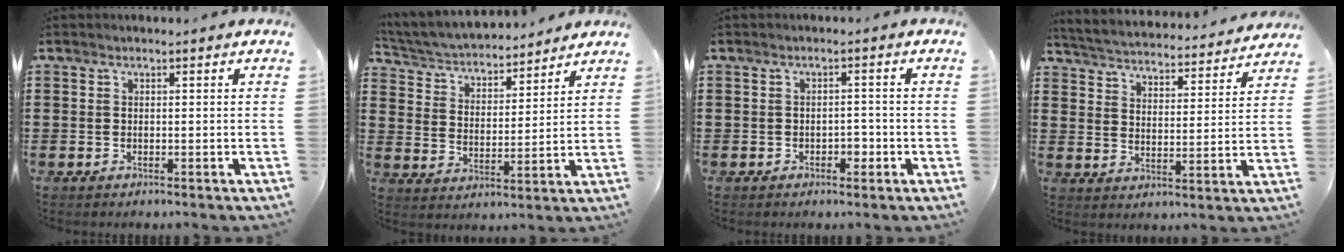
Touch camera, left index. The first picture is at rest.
{"total": 4.2, "force": [4.2, 0.7, 0.4], "torque": [-0.033, -0.030, 0.067]}
{"total": 1.9, "force": [-0.9, 1.1, 1.2], "torque": [-0.027, 0.004, -0.022]}
{"total": 3.7, "force": [3.7, -0.2, 0.0], "torque": [-0.023, -0.034, 0.057]}